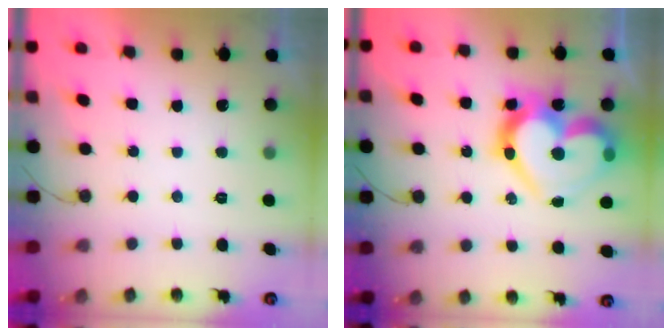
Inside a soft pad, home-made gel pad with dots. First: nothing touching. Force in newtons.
{"total": 21.4, "press": 21.3, "slide": 2.6}